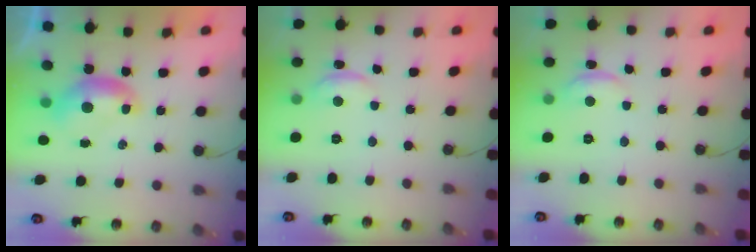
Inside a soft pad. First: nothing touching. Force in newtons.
{"total": 0.6, "press": 0.1, "slide": 0.6}
{"total": 0.6, "press": 0.1, "slide": 0.6}